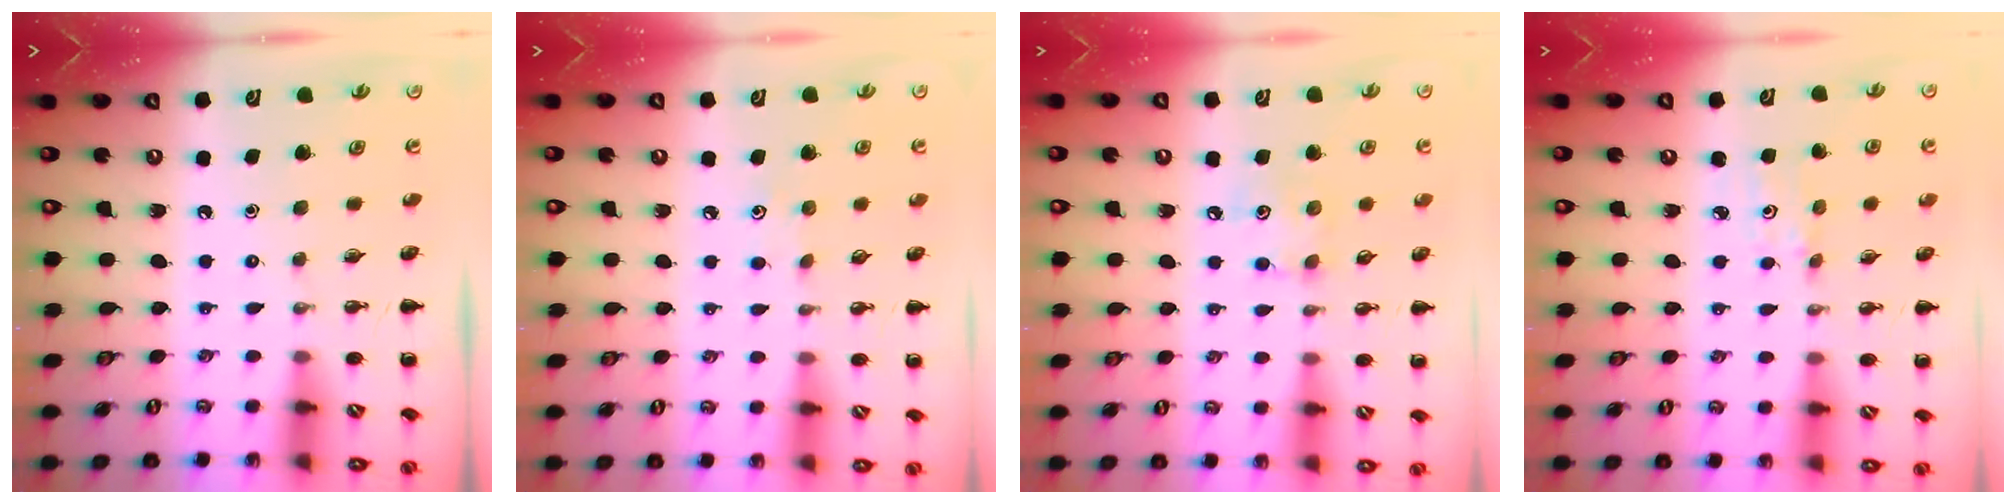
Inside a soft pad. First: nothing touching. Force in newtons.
{"total": 4.0, "press": 3.9, "slide": 1.1}
{"total": 5.7, "press": 5.6, "slide": 1.0}
{"total": 2.7, "press": 2.6, "slide": 0.8}